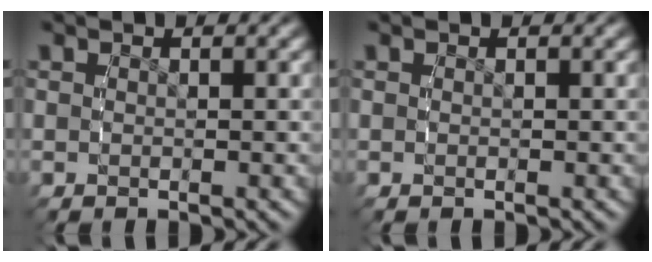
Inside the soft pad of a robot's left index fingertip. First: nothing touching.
{"total": 0.0}